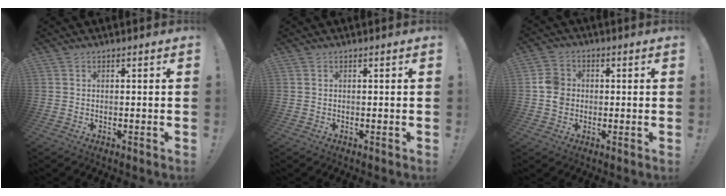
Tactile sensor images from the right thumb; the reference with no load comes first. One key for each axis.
{"total": 0.0}
{"total": 7.2, "fx": -0.1, "fy": 6.5, "fz": 2.9, "tx": -0.036, "ty": 0.016, "tz": 0.005}